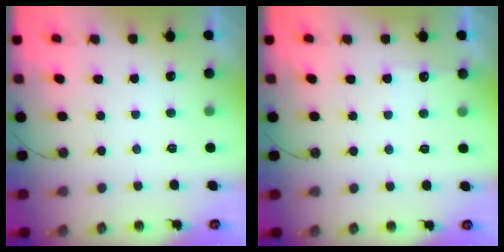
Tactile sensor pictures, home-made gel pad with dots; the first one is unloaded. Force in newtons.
{"total": 4.5, "press": 4.5, "slide": 0.6}